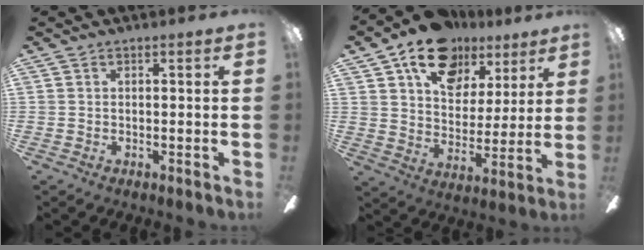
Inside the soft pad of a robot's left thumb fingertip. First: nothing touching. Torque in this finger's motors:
{"motor_torque": [0.45, 0.40, 1.58, -1.16, 0.31]}